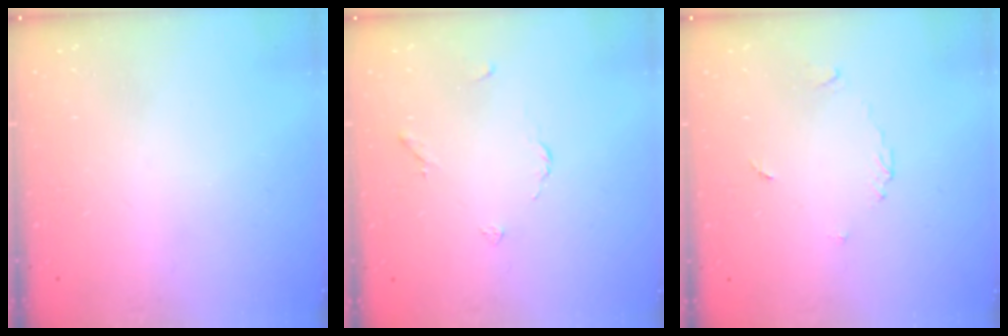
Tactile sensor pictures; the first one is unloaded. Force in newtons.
{"total": 3.3, "press": 3.2, "slide": 0.5}
{"total": 3.6, "press": 3.6, "slide": 0.4}